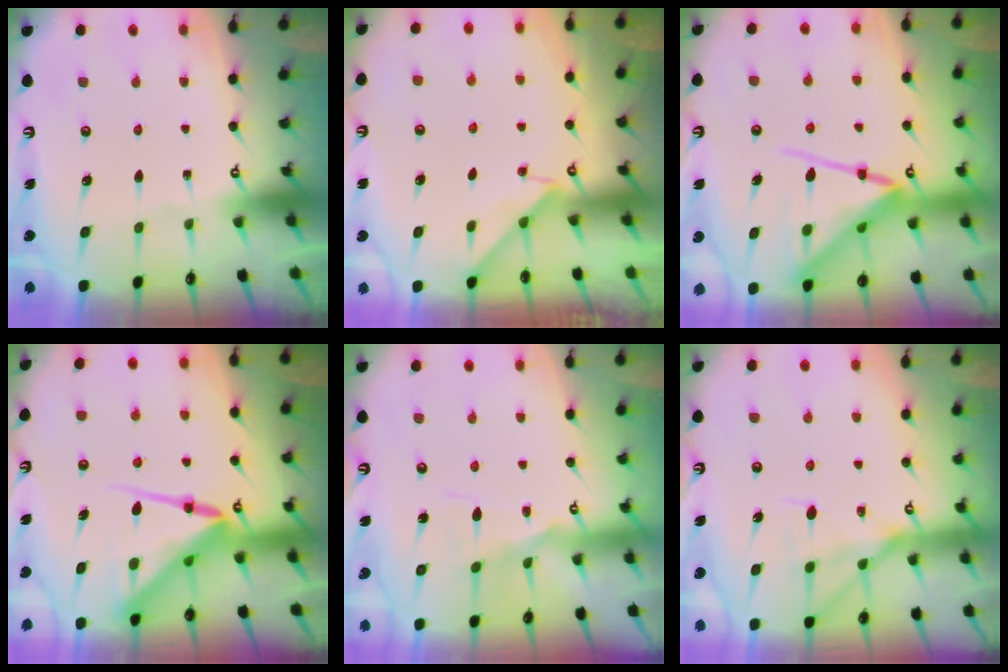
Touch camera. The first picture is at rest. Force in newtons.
{"total": 2.9, "press": 2.8, "slide": 0.4}
{"total": 14.9, "press": 14.8, "slide": 1.5}
{"total": 11.1, "press": 11.0, "slide": 1.1}
{"total": 9.6, "press": 9.6, "slide": 0.9}
{"total": 13.0, "press": 13.0, "slide": 1.2}